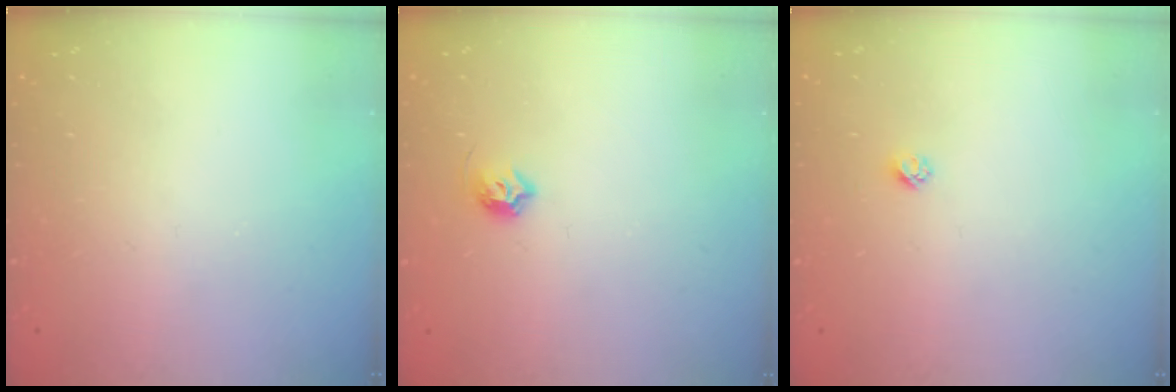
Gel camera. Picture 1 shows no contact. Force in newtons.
{"total": 6.1, "press": 6.0, "slide": 1.1}
{"total": 2.3, "press": 2.3, "slide": 0.2}